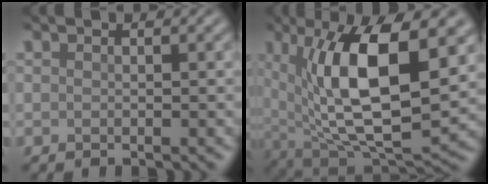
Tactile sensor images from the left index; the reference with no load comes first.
{"total": 13.4, "force": [2.8, 5.4, 11.9], "torque": [-0.196, -0.005, 0.049]}